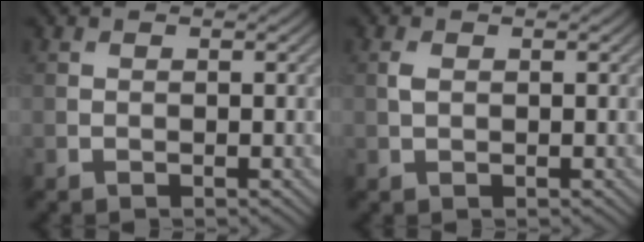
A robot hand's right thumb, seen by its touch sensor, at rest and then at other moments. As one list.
[{"total": 1.0, "force": [0.2, 0.6, 0.8], "torque": [-0.023, 0.003, 0.004]}]